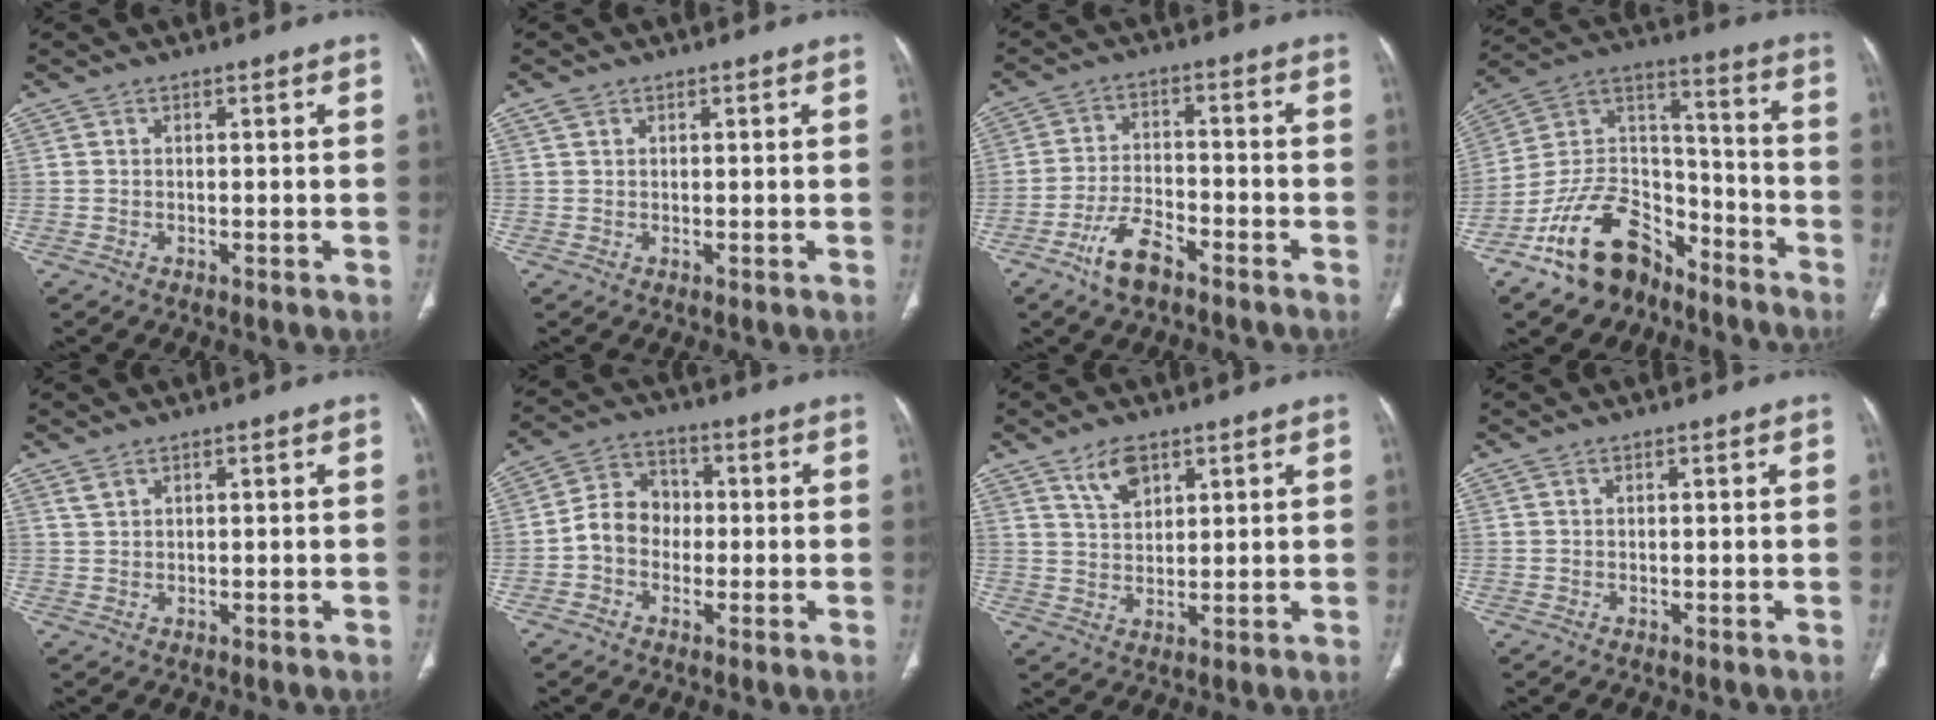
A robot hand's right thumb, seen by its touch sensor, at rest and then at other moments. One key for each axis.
{"total": 1.1, "fx": 0.6, "fy": 0.8, "fz": 0.4, "tx": -0.002, "ty": 0.006, "tz": 0.010}
{"total": 7.5, "fx": -5.1, "fy": 3.0, "fz": 4.6, "tx": -0.092, "ty": 0.028, "tz": -0.091}
{"total": 18.9, "fx": -12.7, "fy": 11.0, "fz": 8.5, "tx": -0.112, "ty": 0.108, "tz": -0.221}
{"total": 1.5, "fx": 1.2, "fy": 0.6, "fz": 0.7, "tx": -0.012, "ty": 0.001, "tz": 0.030}
{"total": 7.5, "fx": -1.2, "fy": 6.4, "fz": 3.9, "tx": -0.043, "ty": 0.027, "tz": -0.038}
{"total": 5.7, "fx": 3.6, "fy": 2.9, "fz": 3.3, "tx": -0.043, "ty": -0.021, "tz": 0.069}
{"total": 0.0}